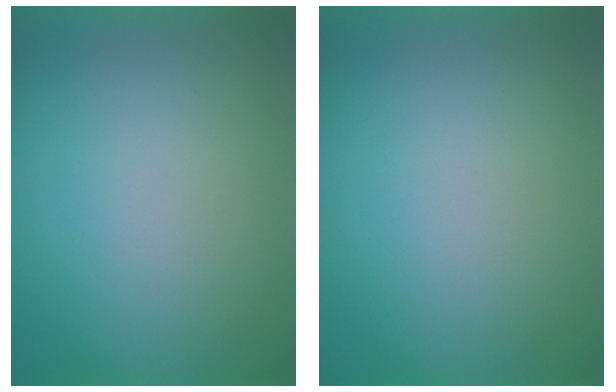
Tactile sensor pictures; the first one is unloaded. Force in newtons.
{"total": 0.0}